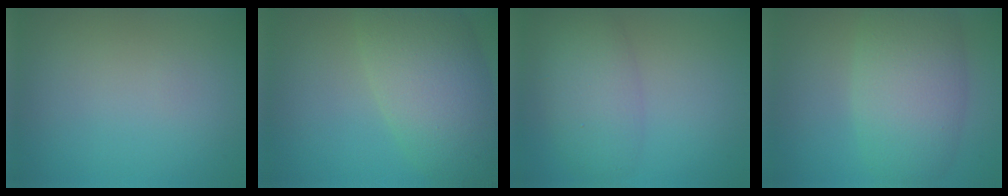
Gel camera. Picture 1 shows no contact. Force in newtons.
{"total": 8.9, "press": 8.9, "slide": 0.3}
{"total": 4.8, "press": 4.8, "slide": 0.2}
{"total": 7.5, "press": 7.5, "slide": 0.2}